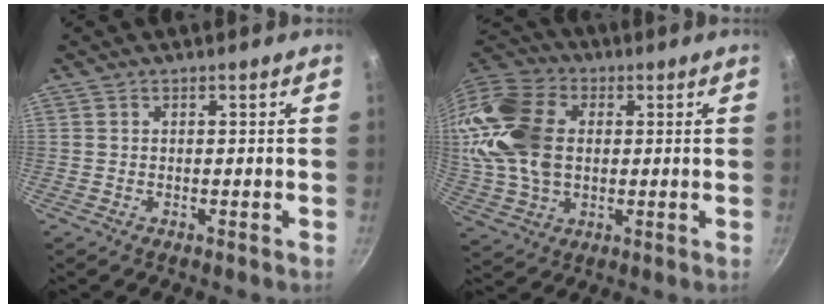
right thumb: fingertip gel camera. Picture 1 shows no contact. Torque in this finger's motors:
{"motor_torque": [1.27, 3.74, 1.64, -0.58, 0.27]}